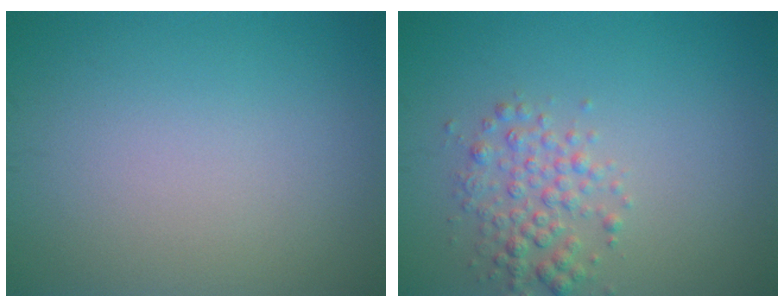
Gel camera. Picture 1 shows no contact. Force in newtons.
{"total": 2.7, "press": 2.7, "slide": 0.0}